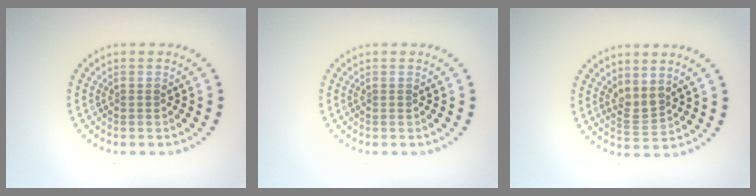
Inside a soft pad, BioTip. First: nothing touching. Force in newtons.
{"total": 0.0}
{"total": 1.8, "press": 1.5, "slide": 1.0}